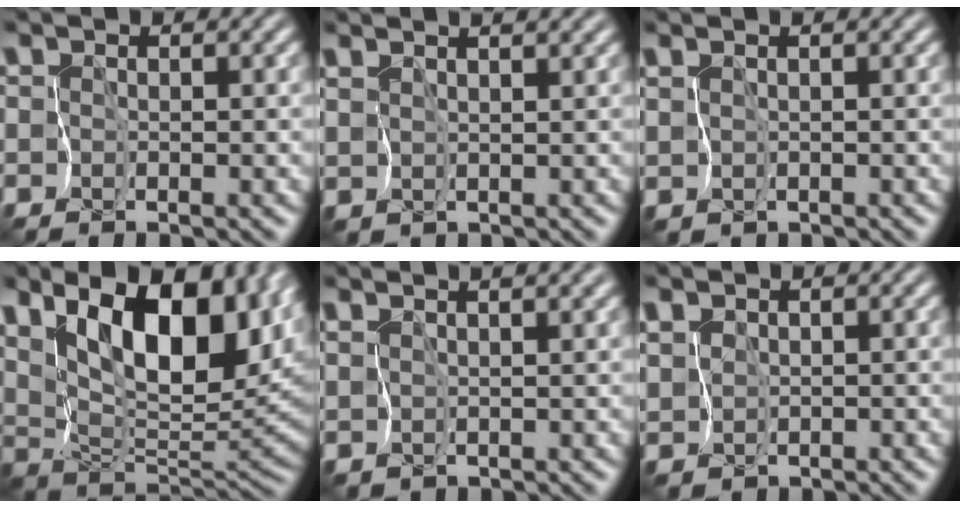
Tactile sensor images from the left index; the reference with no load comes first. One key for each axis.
{"total": 2.9, "fx": 2.4, "fy": 0.8, "fz": 1.5, "tx": -0.040, "ty": 0.015, "tz": 0.037}
{"total": 0.0}
{"total": 15.0, "fx": 6.4, "fy": 6.3, "fz": 12.0, "tx": -0.193, "ty": 0.007, "tz": 0.108}
{"total": 3.3, "fx": 2.4, "fy": 0.8, "fz": 2.1, "tx": -0.044, "ty": 0.019, "tz": 0.038}
{"total": 2.1, "fx": 0.4, "fy": 1.9, "fz": 0.5, "tx": -0.032, "ty": 0.008, "tz": 0.010}